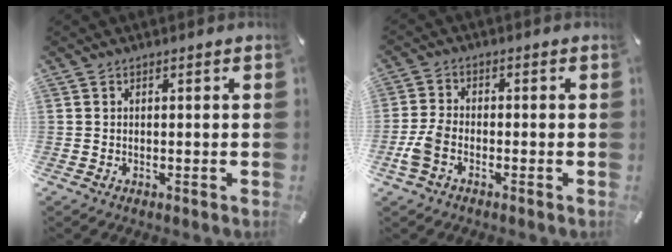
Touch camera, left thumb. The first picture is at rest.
{"total": 5.4, "force": [-2.3, 3.1, 3.7], "torque": [-0.091, 0.005, -0.048]}